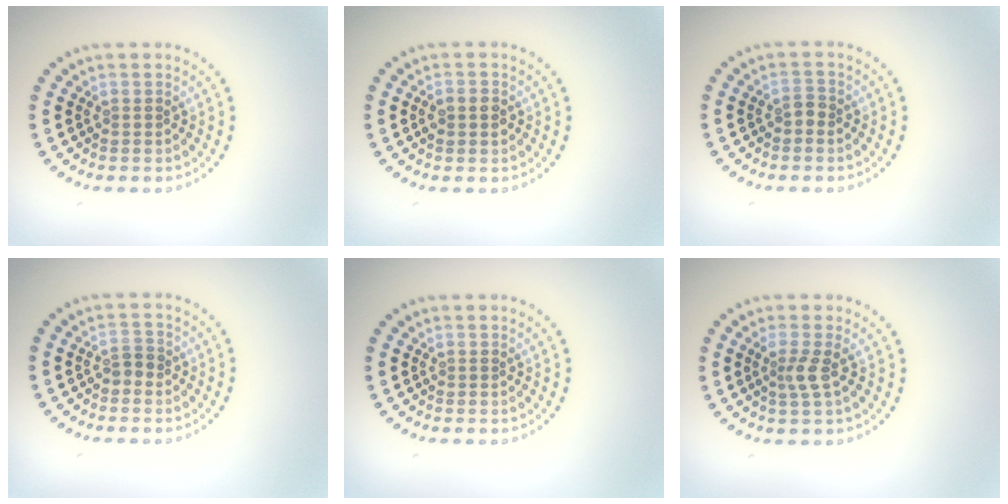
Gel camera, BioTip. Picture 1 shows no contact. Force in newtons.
{"total": 2.1, "press": 2.1, "slide": 0.1}
{"total": 0.9, "press": 0.9, "slide": 0.3}
{"total": 1.1, "press": 1.1, "slide": 0.4}
{"total": 0.0}
{"total": 1.9, "press": 1.4, "slide": 1.3}